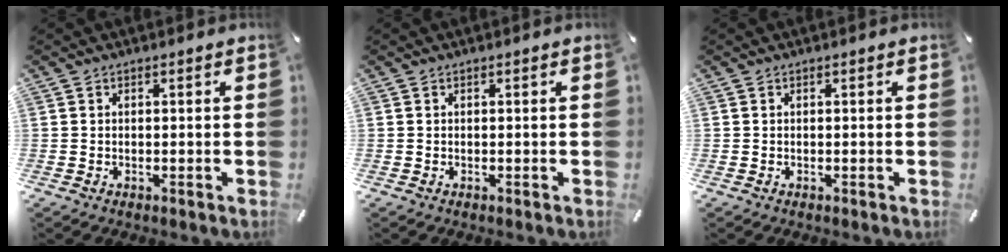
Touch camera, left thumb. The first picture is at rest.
{"total": 0.0}
{"total": 0.0}